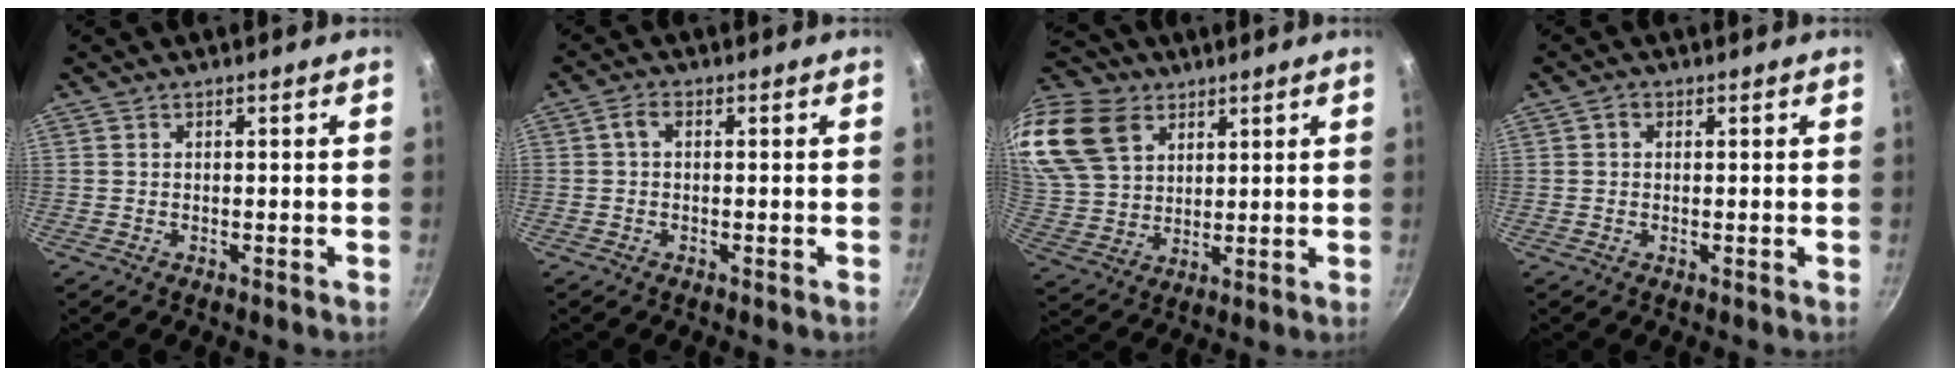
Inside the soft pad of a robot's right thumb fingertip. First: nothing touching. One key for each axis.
{"total": 2.4, "fx": 0.2, "fy": 0.9, "fz": 2.2, "tx": -0.056, "ty": 0.007, "tz": 0.002}
{"total": 19.6, "fx": 9.8, "fy": 13.8, "fz": 10.0, "tx": -0.204, "ty": -0.008, "tz": 0.197}
{"total": 1.4, "fx": 0.5, "fy": 1.0, "fz": 0.9, "tx": -0.018, "ty": 0.005, "tz": 0.006}